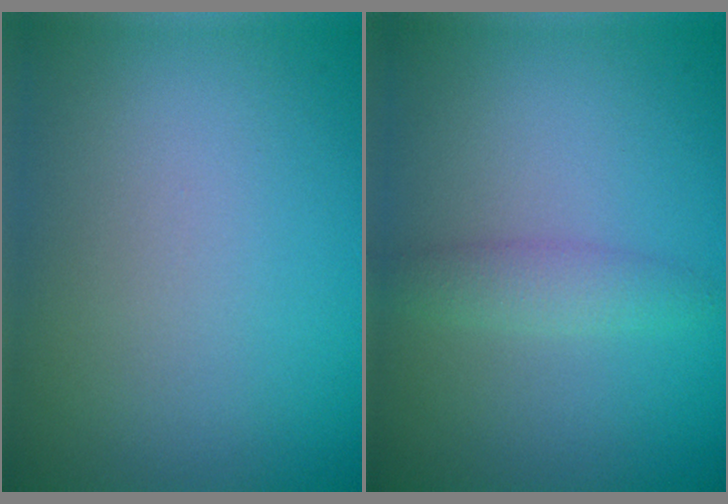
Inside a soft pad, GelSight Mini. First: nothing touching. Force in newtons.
{"total": 1.8, "press": 1.8, "slide": 0.0}